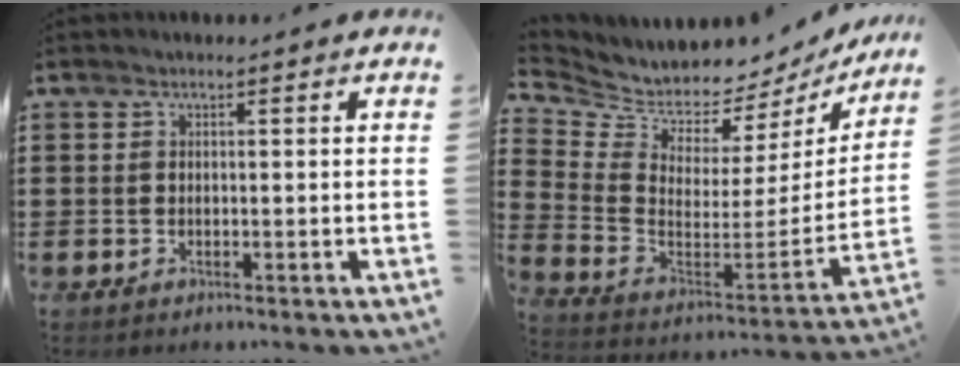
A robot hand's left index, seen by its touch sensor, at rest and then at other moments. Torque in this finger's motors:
{"motor_torque": [1.42, -0.72, 0.09, 0.00]}